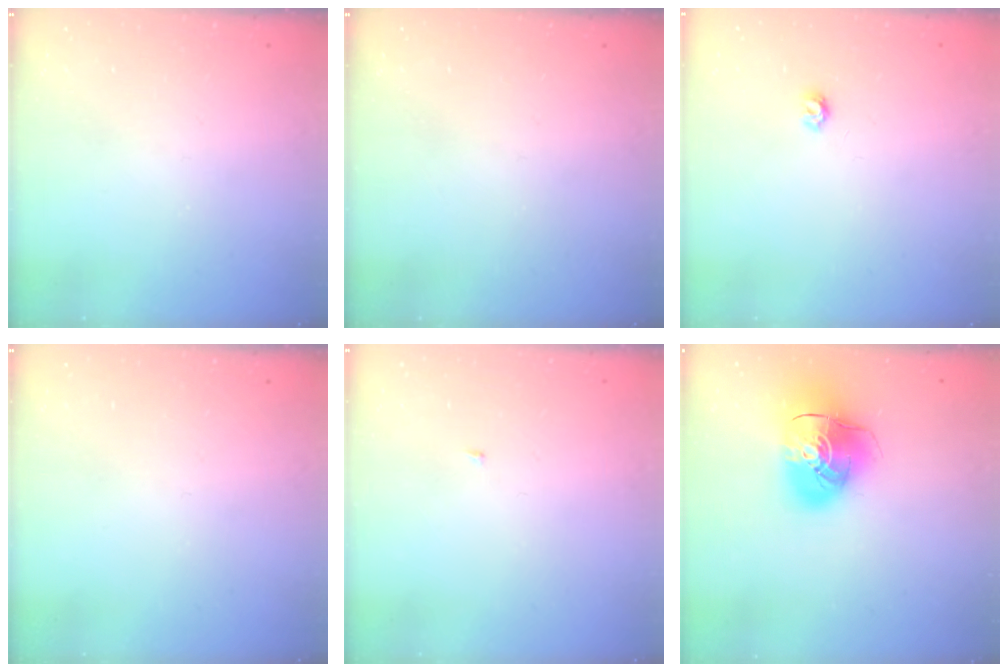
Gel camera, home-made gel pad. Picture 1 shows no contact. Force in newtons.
{"total": 0.0}
{"total": 3.6, "press": 3.6, "slide": 0.3}
{"total": 0.0}
{"total": 1.8, "press": 1.8, "slide": 0.2}
{"total": 15.4, "press": 15.2, "slide": 2.3}